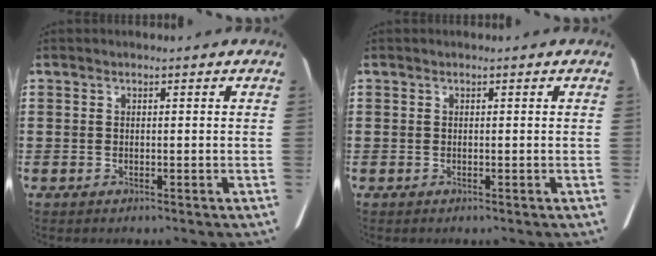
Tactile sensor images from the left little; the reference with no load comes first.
{"total": 0.0}